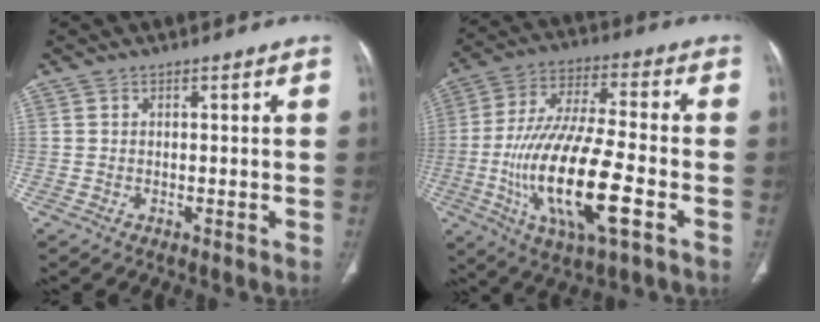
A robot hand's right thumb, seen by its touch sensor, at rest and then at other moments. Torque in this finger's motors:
{"motor_torque": [2.44, 2.56, 2.37, -0.39, 0.66]}